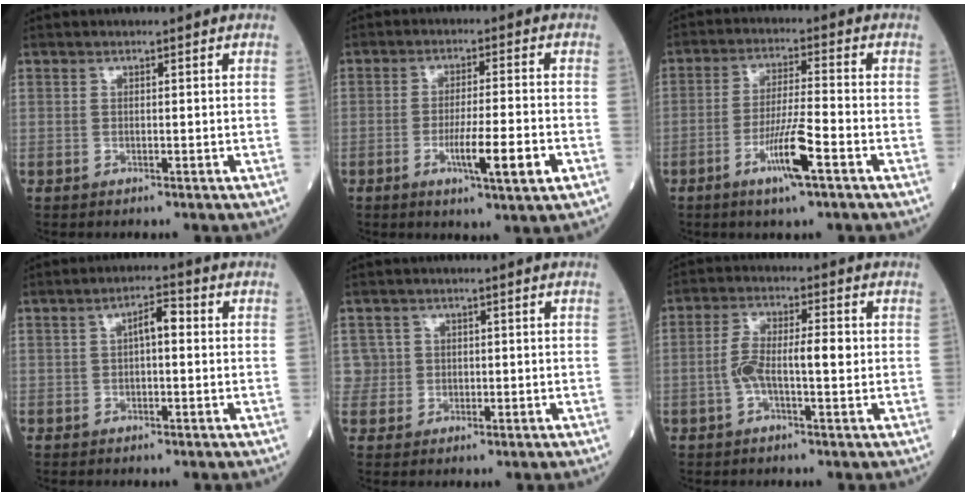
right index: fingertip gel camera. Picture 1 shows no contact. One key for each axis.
{"total": 7.9, "fx": -2.8, "fy": 0.2, "fz": 7.4, "tx": -0.116, "ty": -0.010, "tz": -0.047}
{"total": 8.0, "fx": -3.8, "fy": 0.0, "fz": 7.0, "tx": -0.135, "ty": -0.010, "tz": -0.070}
{"total": 3.5, "fx": 0.6, "fy": 1.2, "fz": 3.2, "tx": -0.045, "ty": 0.019, "tz": 0.007}
{"total": 3.1, "fx": 0.8, "fy": 3.0, "fz": -0.6, "tx": 0.032, "ty": 0.007, "tz": 0.010}
{"total": 6.6, "fx": -0.5, "fy": 1.8, "fz": 6.3, "tx": -0.127, "ty": 0.022, "tz": -0.011}